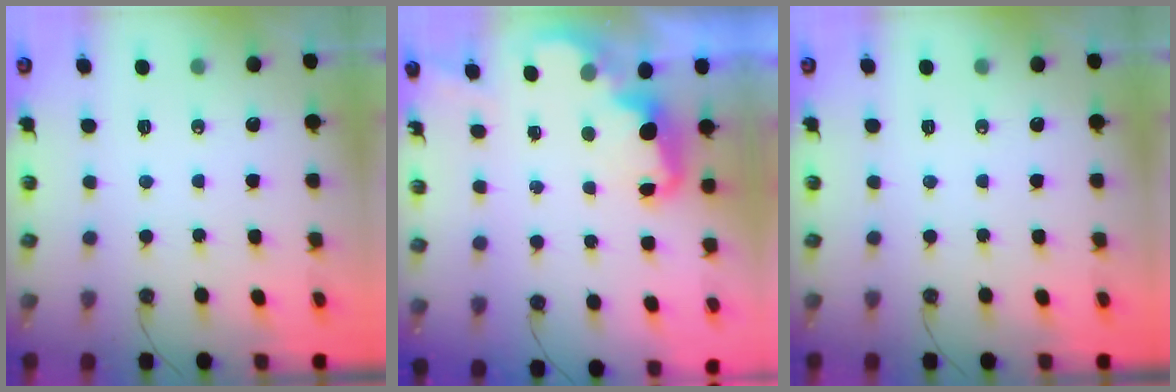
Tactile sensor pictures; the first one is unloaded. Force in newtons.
{"total": 2.7, "press": 2.6, "slide": 0.7}
{"total": 0.0}